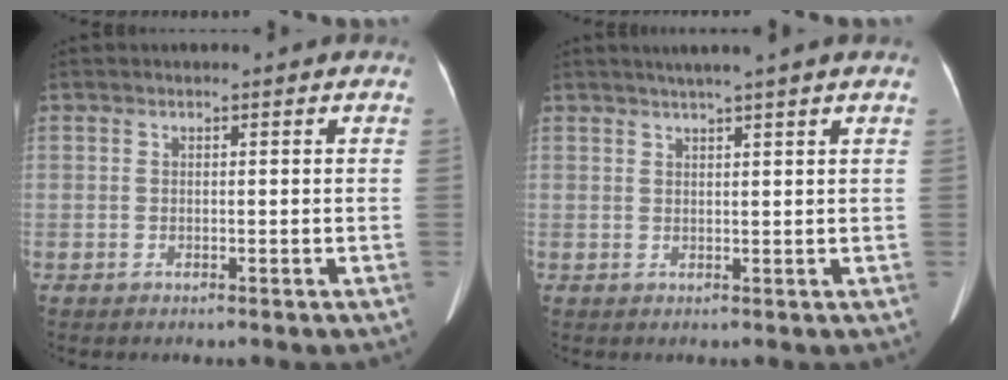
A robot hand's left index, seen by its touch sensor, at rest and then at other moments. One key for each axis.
{"total": 4.4, "fx": 3.5, "fy": -0.9, "fz": 2.5, "tx": -0.036, "ty": 0.016, "tz": 0.054}